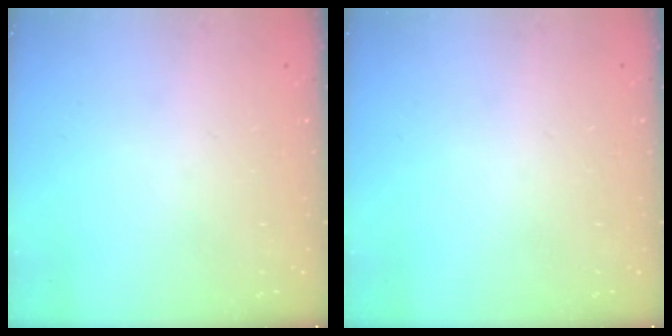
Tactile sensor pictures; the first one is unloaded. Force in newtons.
{"total": 0.0}